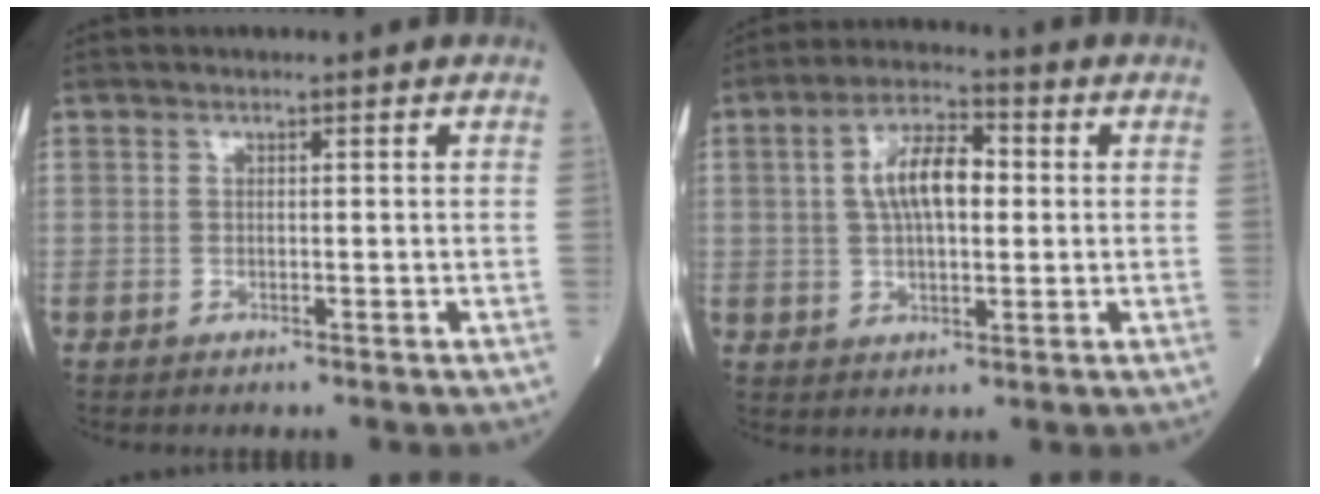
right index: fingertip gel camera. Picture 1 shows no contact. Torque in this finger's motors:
{"motor_torque": [0.63, -0.40, 0.29, 0.13]}